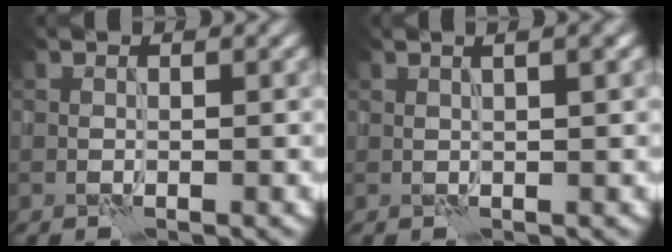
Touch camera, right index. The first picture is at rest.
{"total": 3.7, "force": [1.7, 1.2, 3.0], "torque": [-0.018, 0.016, 0.000]}